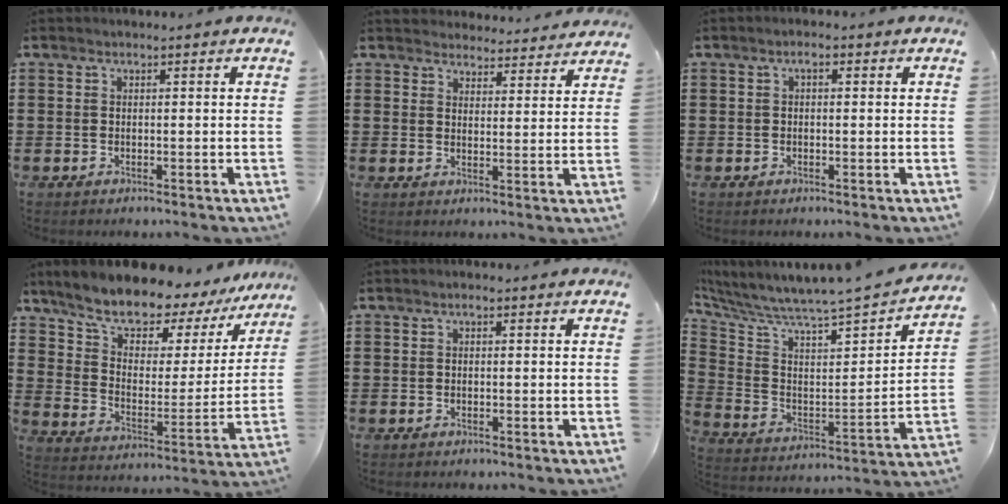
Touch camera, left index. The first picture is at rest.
{"total": 4.1, "force": [4.1, 0.4, -0.1], "torque": [-0.014, -0.019, 0.074]}
{"total": 1.6, "force": [0.2, 0.7, 1.4], "torque": [-0.028, 0.004, 0.002]}
{"total": 7.7, "force": [6.9, 2.7, 2.1], "torque": [-0.078, -0.058, 0.115]}
{"total": 0.6, "force": [0.0, 0.3, 0.5], "torque": [-0.010, 0.002, -0.001]}
{"total": 4.9, "force": [4.7, -0.5, 1.4], "torque": [-0.060, -0.064, 0.067]}